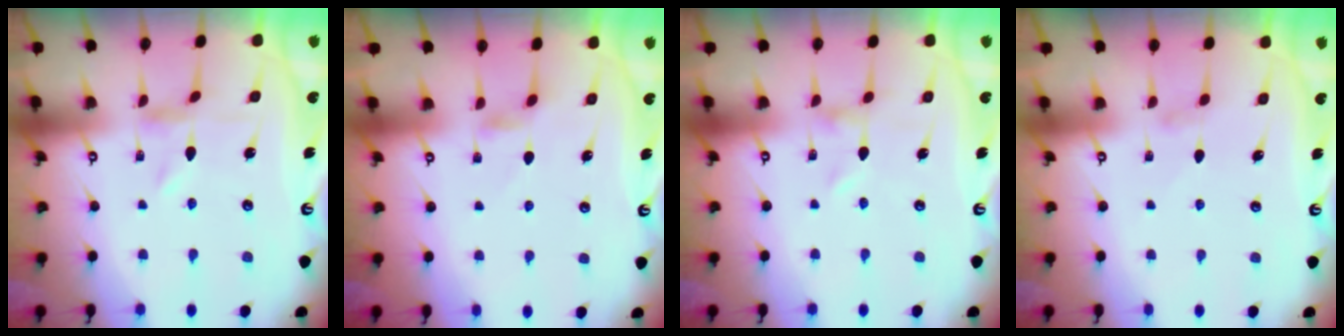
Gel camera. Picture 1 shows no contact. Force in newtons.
{"total": 3.0, "press": 3.0, "slide": 0.3}
{"total": 0.0}
{"total": 0.7, "press": 0.6, "slide": 0.3}